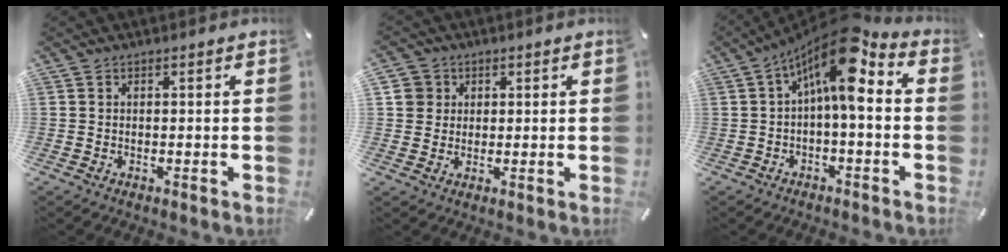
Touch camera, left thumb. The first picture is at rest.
{"total": 4.7, "force": [1.4, 4.5, 0.3], "torque": [-0.004, 0.004, 0.025]}
{"total": 12.1, "force": [3.8, 4.2, 10.7], "torque": [-0.192, -0.026, 0.059]}